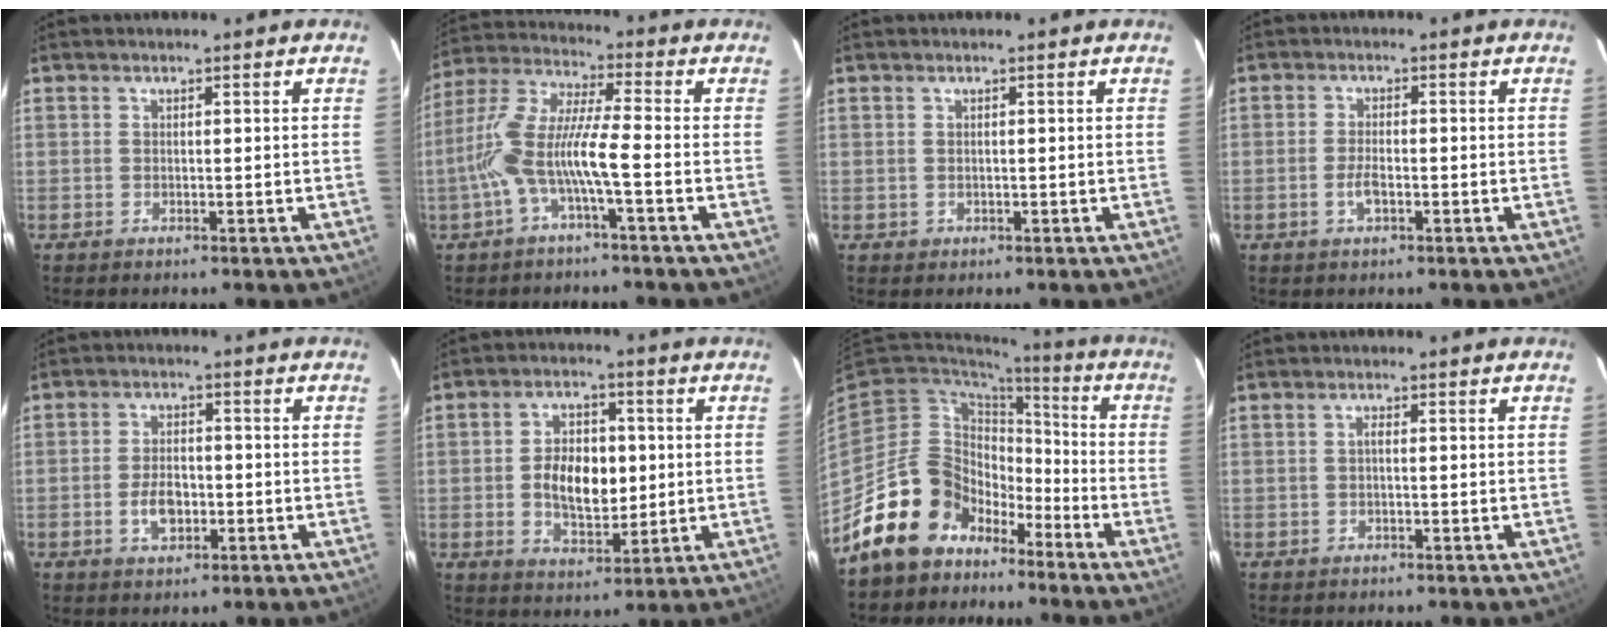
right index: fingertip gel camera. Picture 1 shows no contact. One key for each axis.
{"total": 10.4, "fx": -3.6, "fy": 0.7, "fz": 9.8, "tx": -0.211, "ty": 0.008, "tz": -0.071}
{"total": 0.8, "fx": -0.1, "fy": 0.8, "fz": 0.0, "tx": 0.003, "ty": 0.001, "tz": 0.001}
{"total": 3.0, "fx": -1.3, "fy": 1.2, "fz": 2.5, "tx": -0.055, "ty": -0.001, "tz": -0.024}
{"total": 5.4, "fx": -1.8, "fy": 3.3, "fz": 3.9, "tx": -0.080, "ty": 0.003, "tz": -0.027}
{"total": 9.8, "fx": -0.1, "fy": 5.8, "fz": 8.0, "tx": -0.145, "ty": 0.011, "tz": 0.006}
{"total": 14.0, "fx": -9.7, "fy": 9.8, "fz": 2.8, "tx": -0.068, "ty": 0.036, "tz": -0.163}
{"total": 0.7, "fx": -0.1, "fy": 0.2, "fz": 0.7, "tx": -0.013, "ty": 0.005, "tz": -0.004}